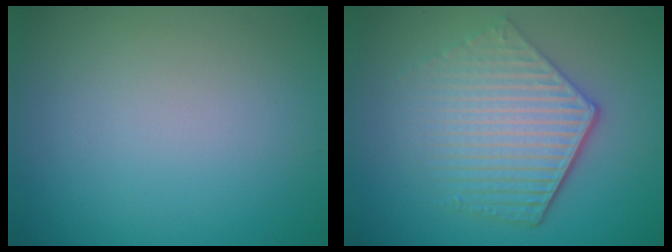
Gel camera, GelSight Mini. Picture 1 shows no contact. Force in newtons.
{"total": 5.7, "press": 4.2, "slide": 3.8}